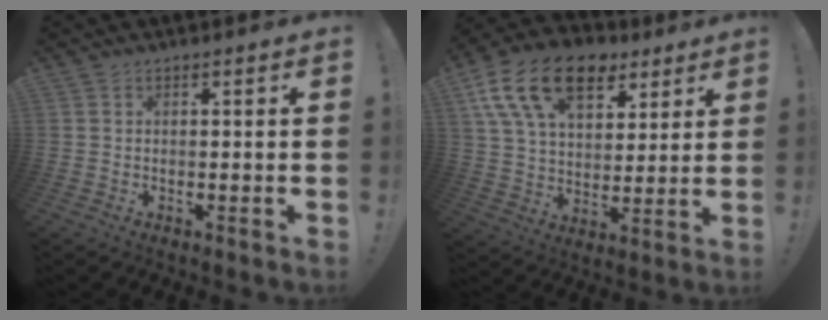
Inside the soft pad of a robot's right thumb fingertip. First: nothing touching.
{"total": 20.2, "force": [10.3, 12.4, 12.2], "torque": [-0.200, -0.043, 0.187]}